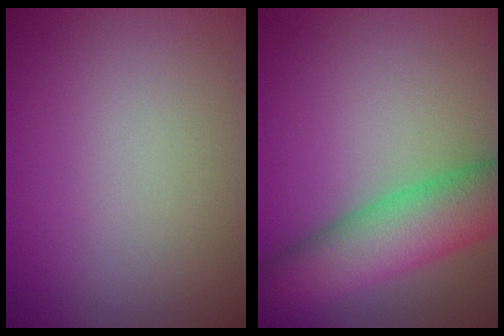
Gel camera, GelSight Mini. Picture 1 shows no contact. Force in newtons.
{"total": 7.8, "press": 7.8, "slide": 0.4}